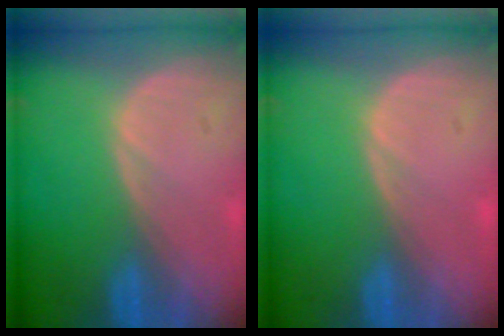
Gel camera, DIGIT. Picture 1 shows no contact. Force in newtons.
{"total": 0.5, "press": 0.1, "slide": 0.5}